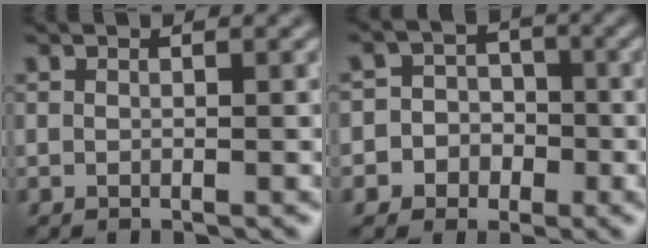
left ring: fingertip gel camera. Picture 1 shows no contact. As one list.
[{"total": 5.6, "force": [-2.0, 5.3, 0.5], "torque": [0.012, 0.010, -0.057]}]